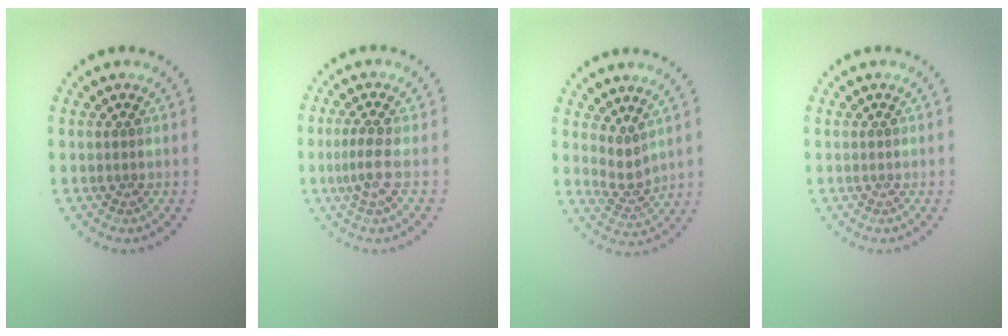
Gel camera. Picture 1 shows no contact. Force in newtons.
{"total": 2.0, "press": 1.4, "slide": 1.4}
{"total": 2.2, "press": 1.5, "slide": 1.6}
{"total": 0.0}